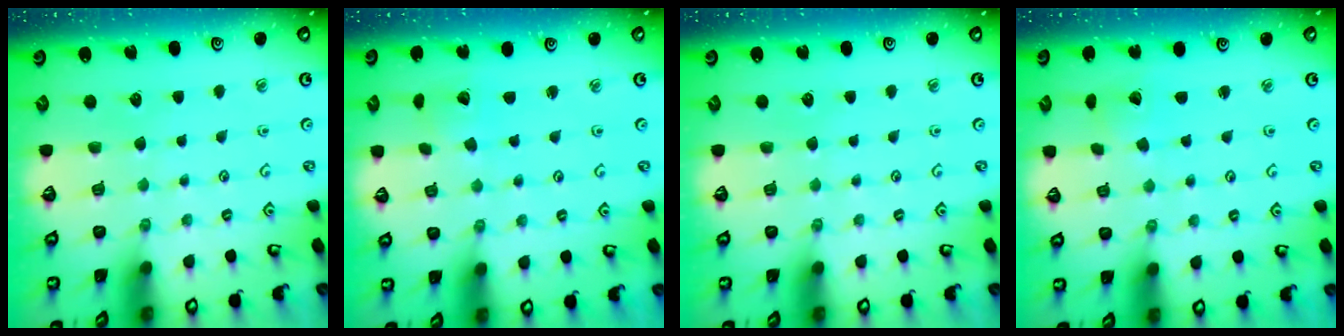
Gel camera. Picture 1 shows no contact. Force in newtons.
{"total": 2.4, "press": 2.4, "slide": 0.3}
{"total": 0.0}
{"total": 2.3, "press": 2.3, "slide": 0.3}